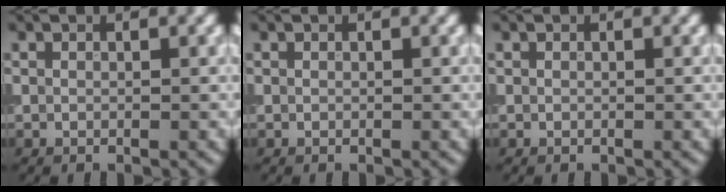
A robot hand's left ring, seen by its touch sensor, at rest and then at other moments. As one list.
[{"total": 0.0}, {"total": 0.0}]